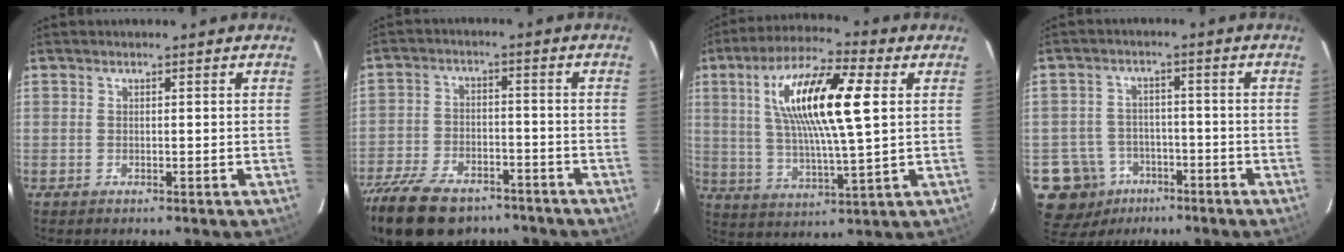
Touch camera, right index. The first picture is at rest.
{"total": 20.3, "force": [-15.0, 9.8, 9.4], "torque": [-0.227, -0.016, -0.245]}
{"total": 17.5, "force": [4.6, 4.1, 16.4], "torque": [-0.305, 0.015, 0.080]}
{"total": 10.0, "force": [-5.0, 8.5, 1.5], "torque": [-0.061, 0.028, -0.070]}